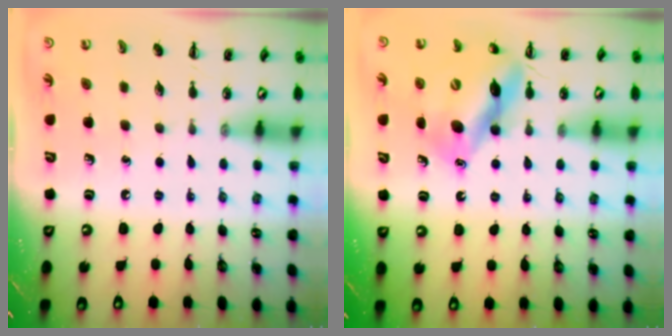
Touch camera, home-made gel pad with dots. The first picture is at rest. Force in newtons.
{"total": 13.2, "press": 12.9, "slide": 3.2}